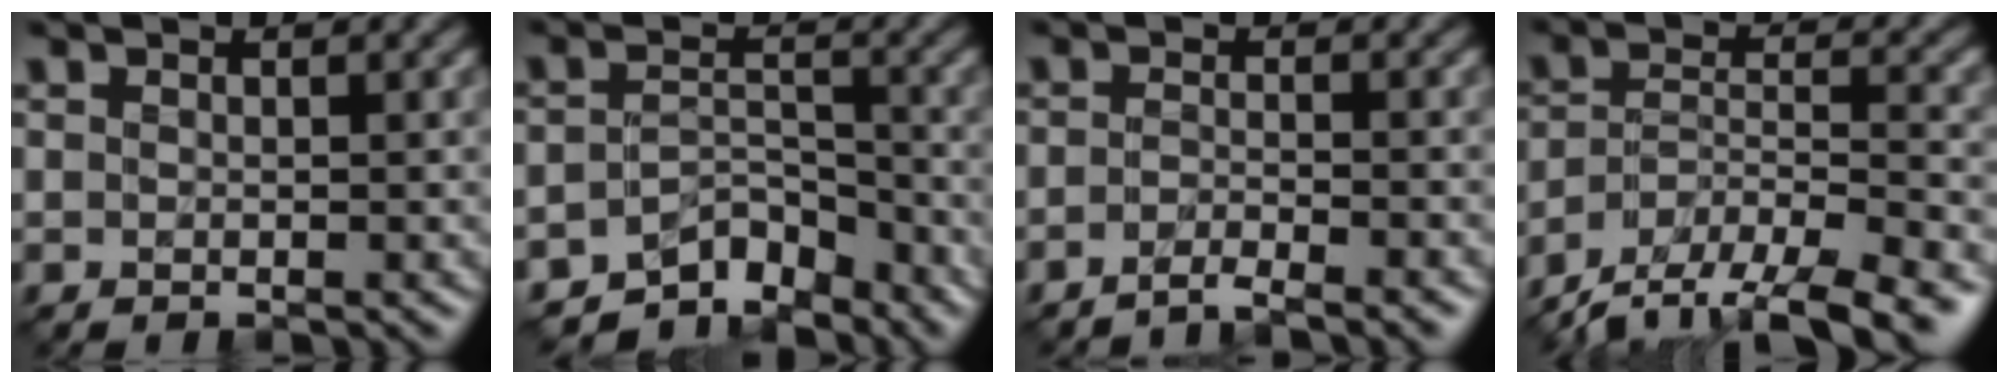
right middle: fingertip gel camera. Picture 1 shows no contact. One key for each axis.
{"total": 5.6, "fx": -5.0, "fy": 1.9, "fz": 1.6, "tx": -0.012, "ty": -0.008, "tz": -0.081}
{"total": 2.6, "fx": -2.3, "fy": 0.3, "fz": 1.3, "tx": -0.015, "ty": -0.007, "tz": -0.051}
{"total": 11.2, "fx": -9.8, "fy": 3.2, "fz": 4.6, "tx": -0.077, "ty": -0.020, "tz": -0.152}